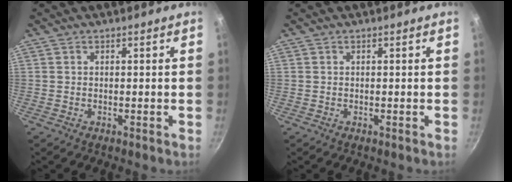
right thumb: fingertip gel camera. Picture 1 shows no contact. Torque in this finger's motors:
{"motor_torque": [-0.12, 0.11, 0.04, -0.04, 0.00]}